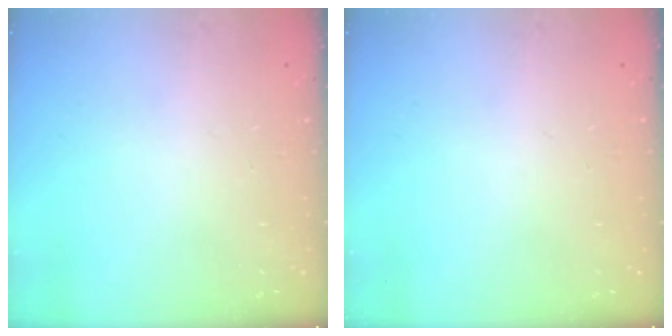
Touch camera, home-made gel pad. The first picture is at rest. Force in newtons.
{"total": 0.0}